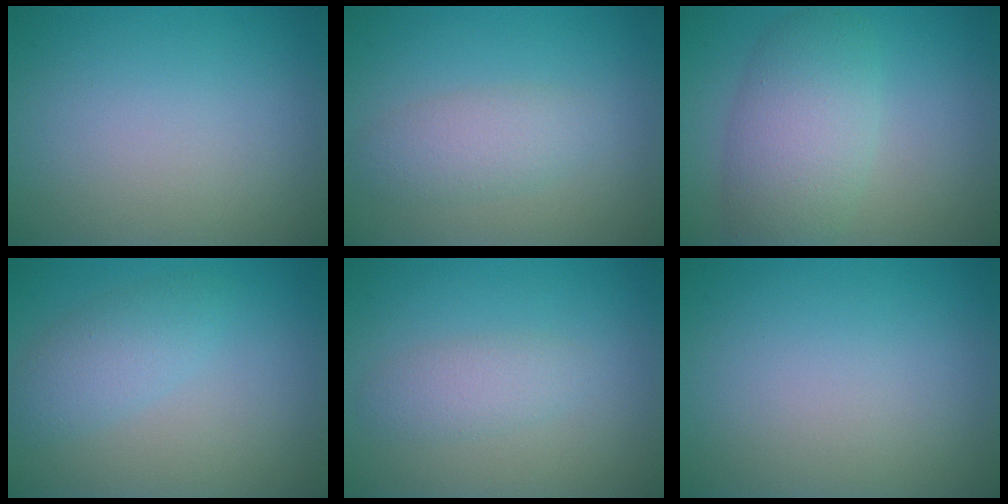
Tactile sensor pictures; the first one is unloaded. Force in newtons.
{"total": 2.6, "press": 2.6, "slide": 0.1}
{"total": 5.6, "press": 5.6, "slide": 0.3}
{"total": 2.8, "press": 2.8, "slide": 0.1}
{"total": 2.0, "press": 2.0, "slide": 0.1}
{"total": 0.0}